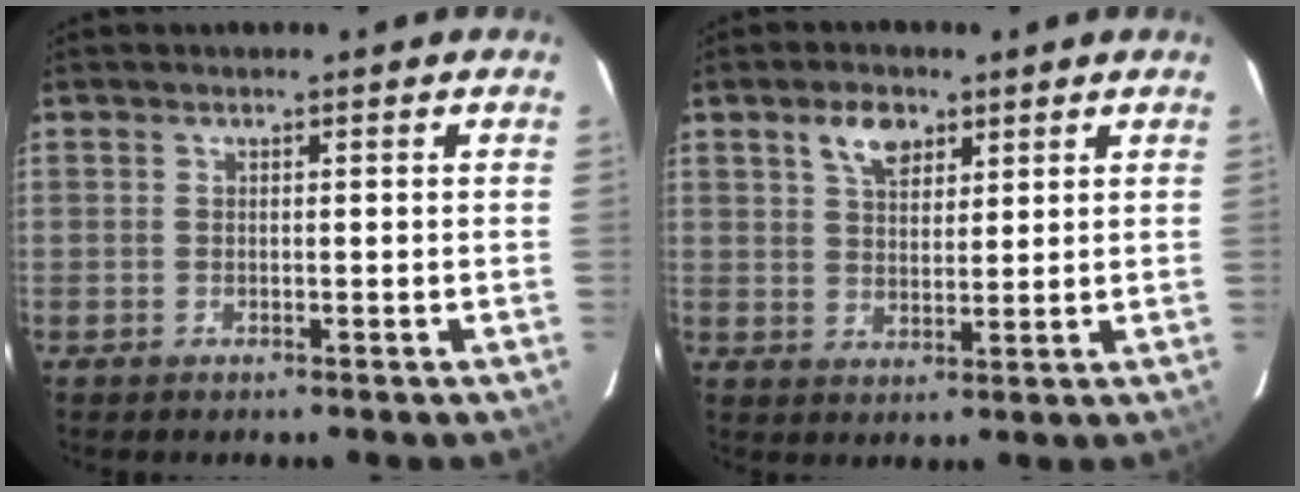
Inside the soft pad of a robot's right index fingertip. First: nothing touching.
{"total": 5.8, "force": [3.4, 3.2, 3.4], "torque": [-0.053, 0.010, 0.062]}